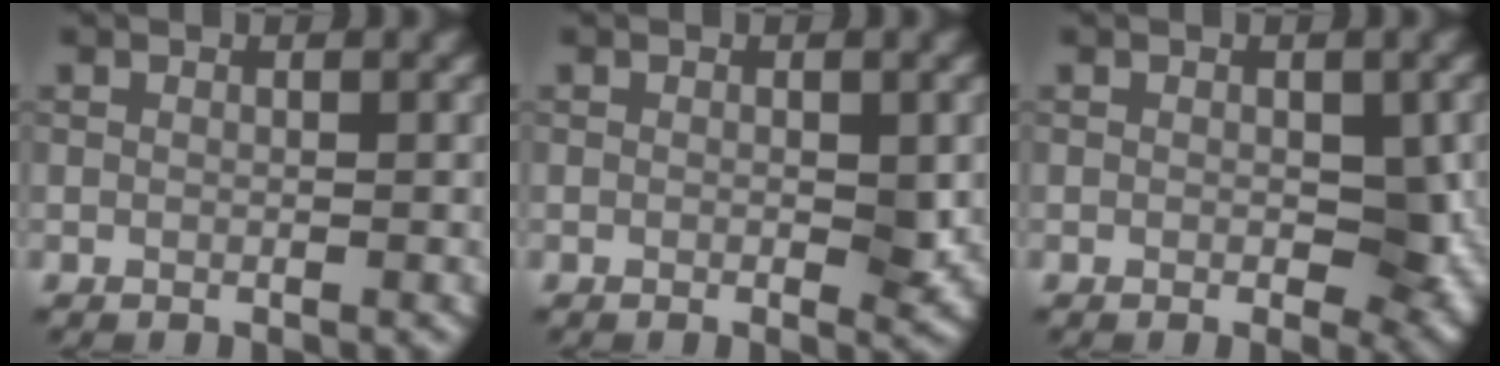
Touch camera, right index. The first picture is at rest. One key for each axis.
{"total": 1.8, "fx": -0.2, "fy": 0.5, "fz": 1.7, "tx": -0.023, "ty": -0.003, "tz": -0.004}
{"total": 3.4, "fx": -0.3, "fy": 1.6, "fz": 2.9, "tx": -0.030, "ty": -0.002, "tz": -0.004}